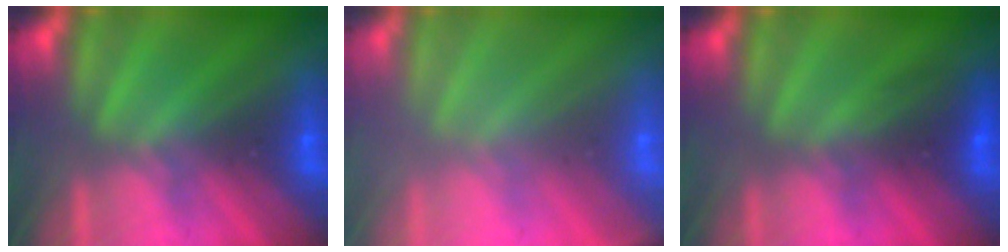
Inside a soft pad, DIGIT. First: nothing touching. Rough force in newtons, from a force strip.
{"total": 2.4}
{"total": 2.5}